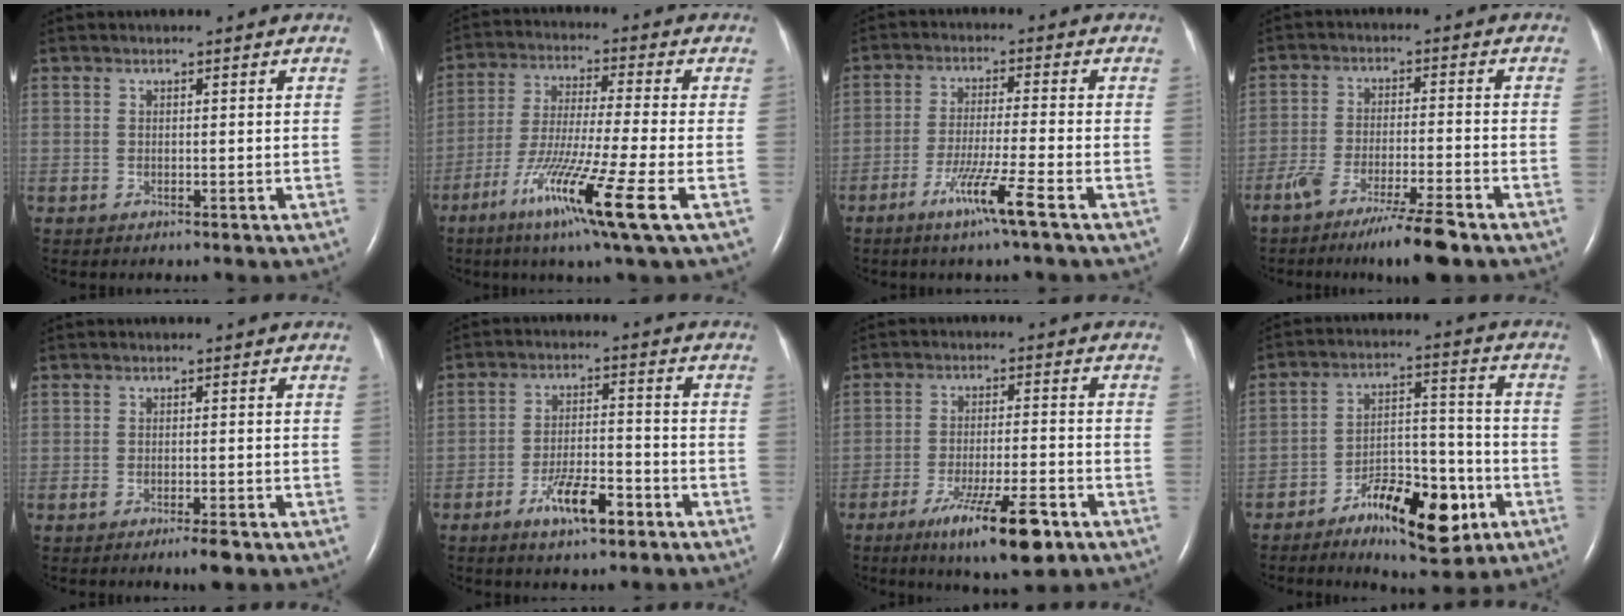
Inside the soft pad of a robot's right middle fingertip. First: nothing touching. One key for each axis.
{"total": 14.1, "fx": -6.5, "fy": -1.1, "fz": 12.5, "tx": -0.245, "ty": -0.040, "tz": -0.118}
{"total": 7.0, "fx": -3.9, "fy": -1.3, "fz": 5.6, "tx": -0.107, "ty": -0.018, "tz": -0.077}
{"total": 9.1, "fx": -6.6, "fy": -0.1, "fz": 6.2, "tx": -0.110, "ty": -0.023, "tz": -0.114}
{"total": 2.6, "fx": -1.7, "fy": 0.3, "fz": 1.8, "tx": -0.032, "ty": -0.003, "tz": -0.027}
{"total": 7.2, "fx": -4.2, "fy": 1.9, "fz": 5.5, "tx": -0.104, "ty": 0.000, "tz": -0.071}
{"total": 11.0, "fx": -6.5, "fy": 1.2, "fz": 8.8, "tx": -0.153, "ty": -0.023, "tz": -0.101}
{"total": 12.5, "fx": -6.7, "fy": 4.4, "fz": 9.6, "tx": -0.150, "ty": 0.015, "tz": -0.098}